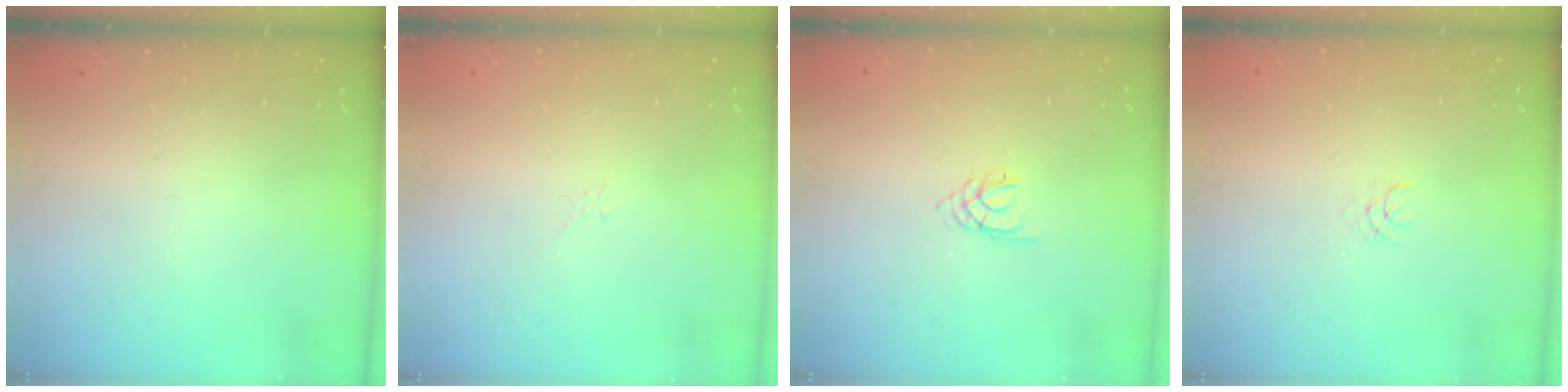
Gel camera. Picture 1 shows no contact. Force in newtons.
{"total": 2.1, "press": 2.0, "slide": 0.6}
{"total": 1.6, "press": 1.6, "slide": 0.3}
{"total": 1.1, "press": 1.1, "slide": 0.1}